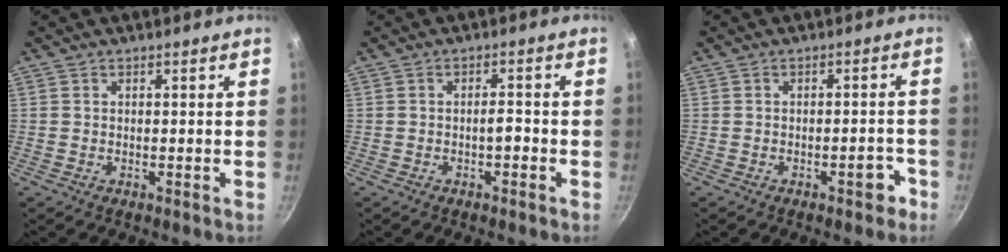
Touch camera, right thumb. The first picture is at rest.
{"total": 2.1, "force": [-1.0, 0.8, 1.7], "torque": [-0.019, 0.014, -0.015]}
{"total": 3.6, "force": [-2.1, 1.5, 2.5], "torque": [-0.015, 0.025, -0.022]}